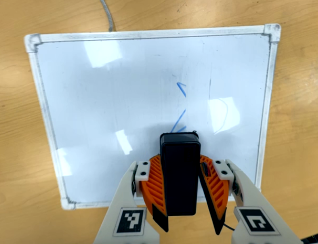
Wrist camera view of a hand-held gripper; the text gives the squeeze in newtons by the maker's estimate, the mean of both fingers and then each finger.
{"total": 8.3, "left": 8.2, "right": 8.5}